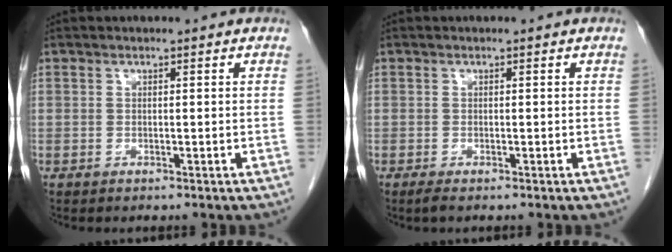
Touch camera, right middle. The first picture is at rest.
{"total": 0.8, "force": [-0.6, 0.0, 0.5], "torque": [-0.017, -0.005, -0.011]}